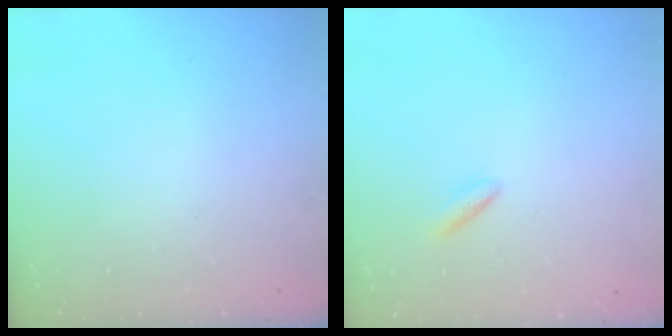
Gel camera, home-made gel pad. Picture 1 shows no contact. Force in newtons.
{"total": 2.1, "press": 1.9, "slide": 1.0}